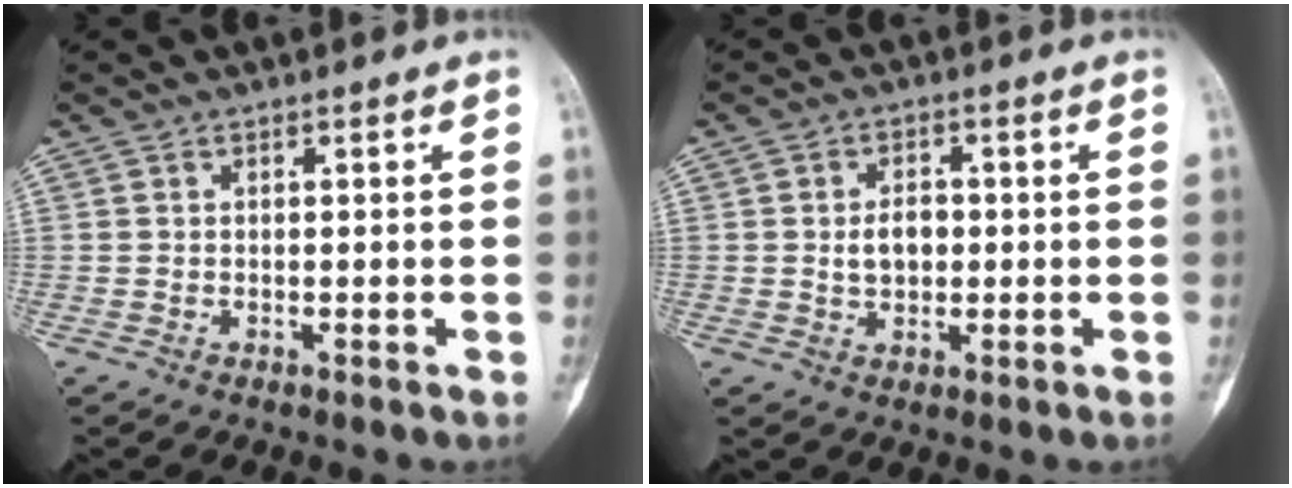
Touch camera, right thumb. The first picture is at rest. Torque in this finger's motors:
{"motor_torque": [0.99, 0.64, 0.66, 0.13, -0.03]}